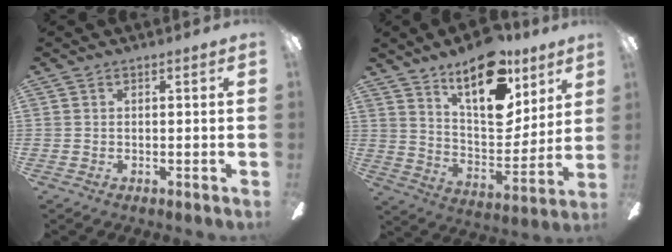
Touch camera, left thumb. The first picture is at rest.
{"total": 19.7, "force": [13.1, 8.9, 11.7], "torque": [-0.177, -0.080, 0.226]}